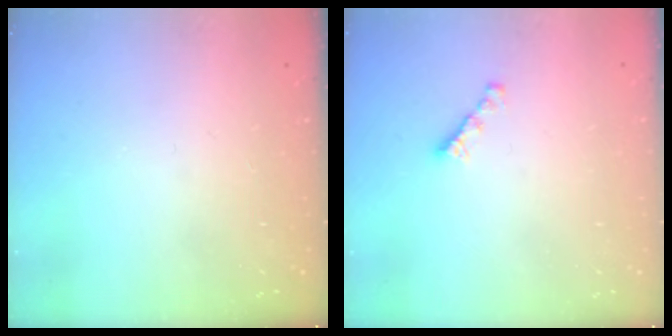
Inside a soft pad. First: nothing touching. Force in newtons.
{"total": 2.7, "press": 2.7, "slide": 0.2}